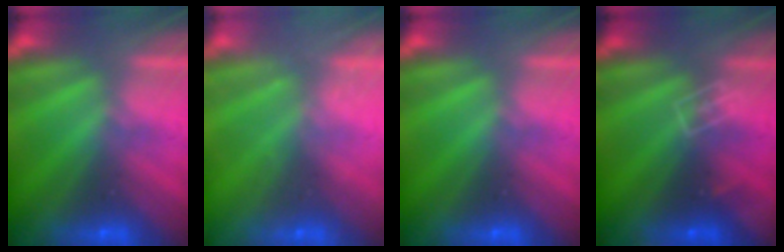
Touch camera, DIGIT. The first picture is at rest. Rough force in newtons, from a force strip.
{"total": 2.4}
{"total": 0.0}
{"total": 2.9}